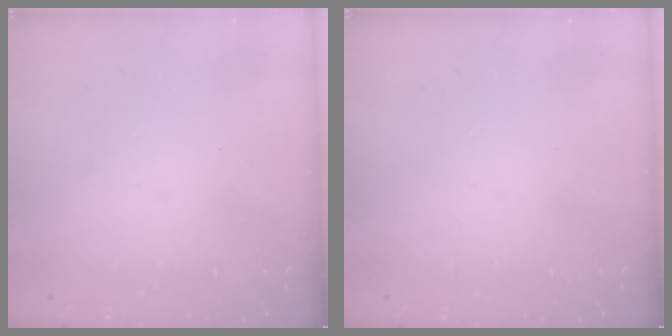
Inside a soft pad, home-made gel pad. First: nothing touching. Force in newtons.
{"total": 0.0}